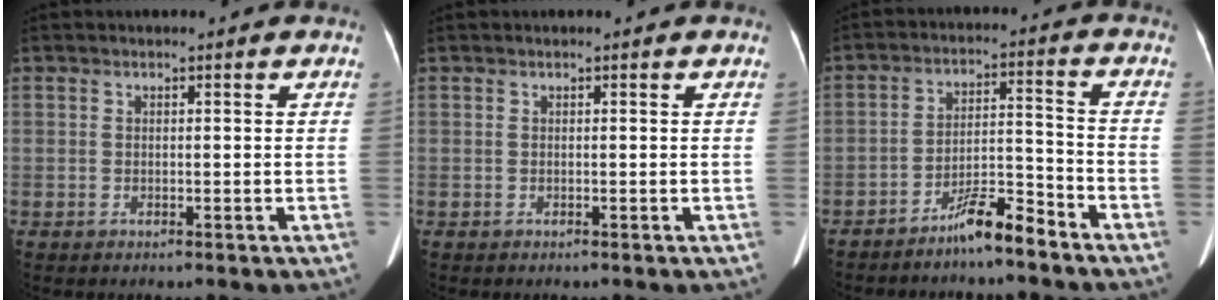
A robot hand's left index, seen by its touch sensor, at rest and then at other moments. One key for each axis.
{"total": 0.0}
{"total": 6.6, "fx": -5.6, "fy": 0.4, "fz": 3.5, "tx": -0.061, "ty": -0.003, "tz": -0.103}